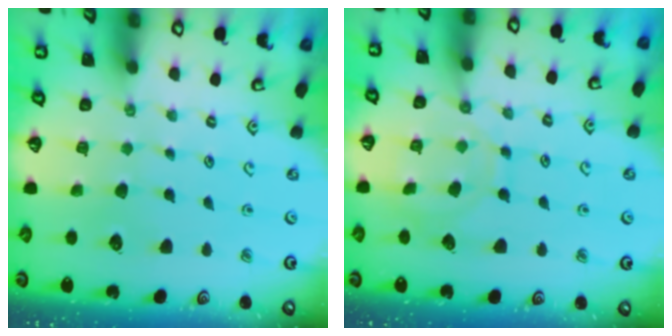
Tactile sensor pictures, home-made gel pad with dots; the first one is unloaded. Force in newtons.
{"total": 10.2, "press": 10.2, "slide": 0.9}